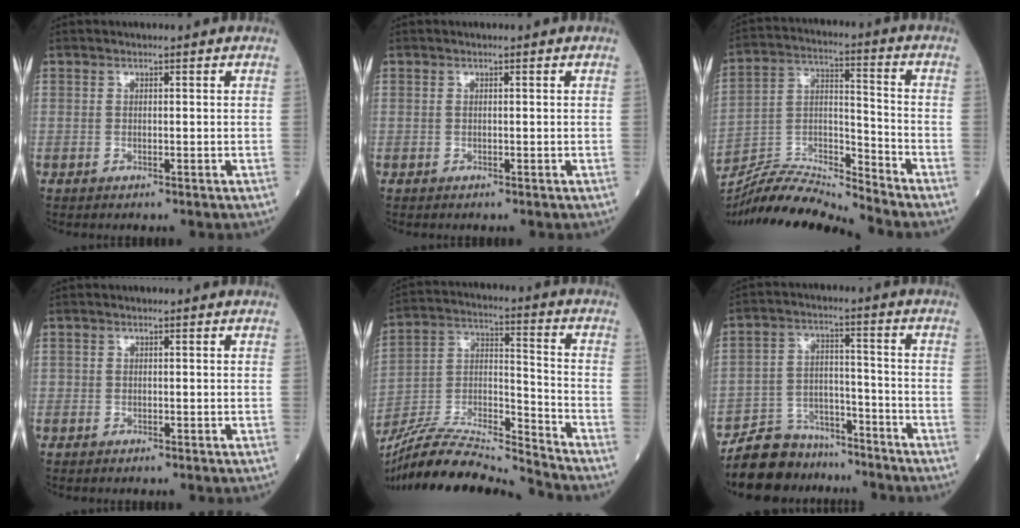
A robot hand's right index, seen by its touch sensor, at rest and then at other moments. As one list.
[{"total": 0.0}, {"total": 12.8, "force": [-12.6, -1.0, 2.4], "torque": [-0.041, 0.031, -0.237]}, {"total": 0.0}, {"total": 18.1, "force": [-17.2, -0.5, 5.5], "torque": [-0.103, 0.014, -0.309]}, {"total": 10.4, "force": [-9.3, 4.4, 1.3], "torque": [-0.023, 0.030, -0.160]}]